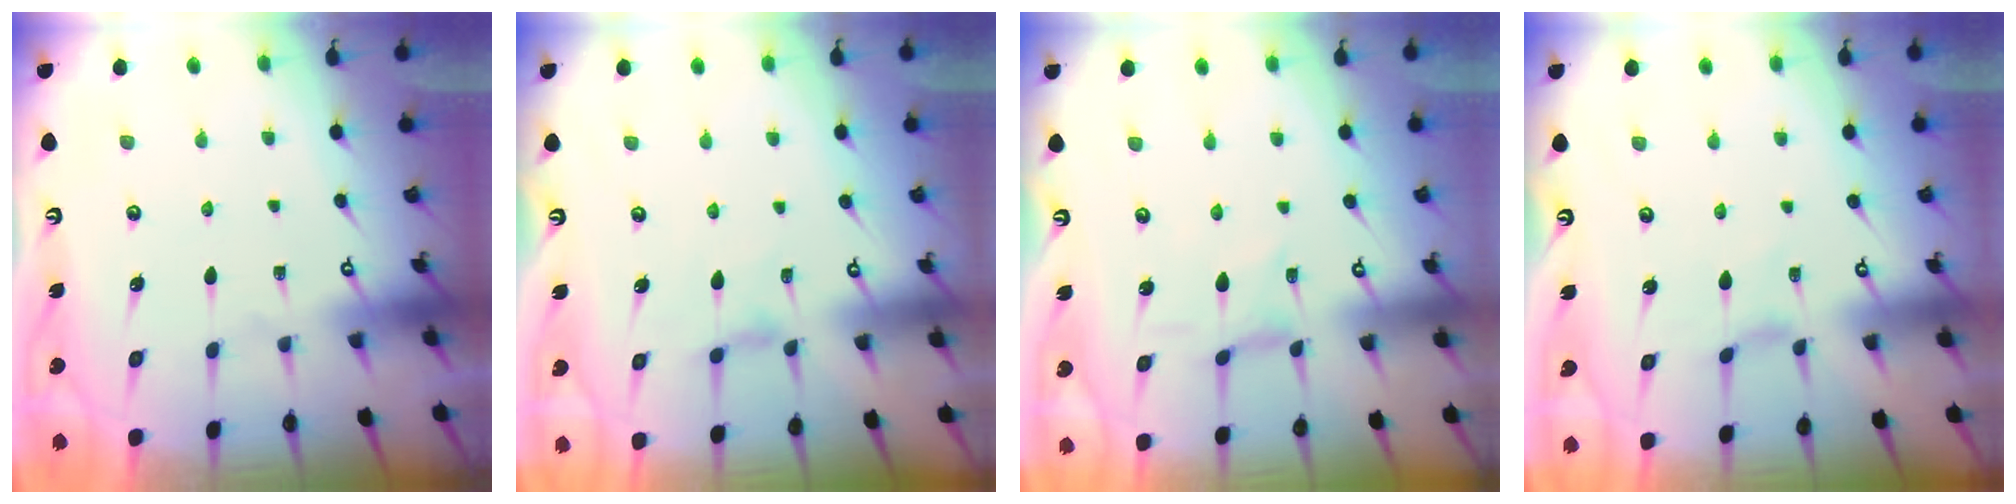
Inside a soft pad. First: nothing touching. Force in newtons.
{"total": 2.6, "press": 2.6, "slide": 0.5}
{"total": 0.5, "press": 0.5, "slide": 0.0}
{"total": 0.0}